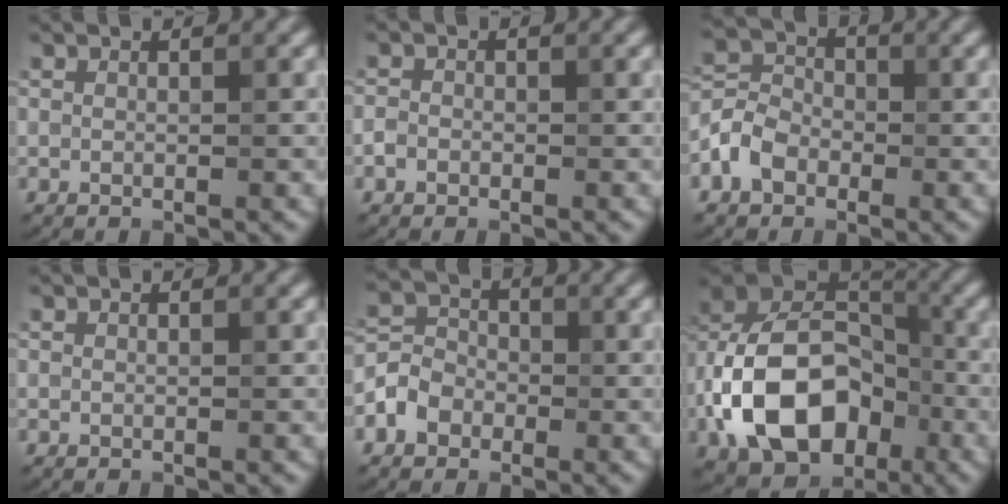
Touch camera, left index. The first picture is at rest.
{"total": 1.1, "force": [-0.5, 0.9, 0.3], "torque": [-0.002, 0.000, -0.014]}
{"total": 3.5, "force": [-1.7, 2.7, 1.4], "torque": [-0.027, 0.009, -0.042]}
{"total": 0.0}
{"total": 3.1, "force": [-1.4, 2.6, 1.0], "torque": [-0.013, 0.007, -0.032]}
{"total": 12.9, "force": [-4.0, 8.7, 8.7], "torque": [-0.166, 0.010, -0.089]}